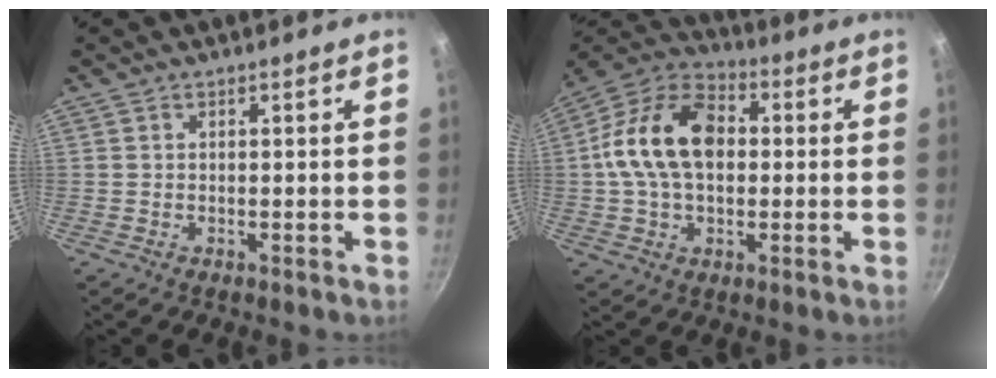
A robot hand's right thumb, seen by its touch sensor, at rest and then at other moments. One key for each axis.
{"total": 17.2, "fx": 1.1, "fy": 11.6, "fz": 12.6, "tx": -0.197, "ty": 0.031, "tz": 0.002}